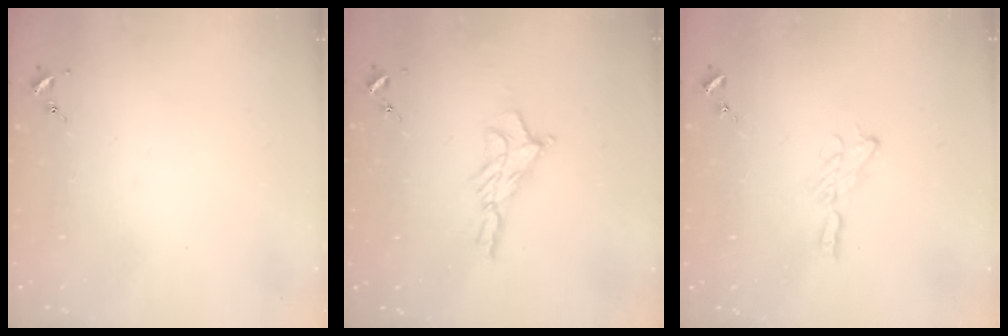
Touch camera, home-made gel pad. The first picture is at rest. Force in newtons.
{"total": 8.7, "press": 8.7, "slide": 0.5}
{"total": 6.5, "press": 6.5, "slide": 0.3}